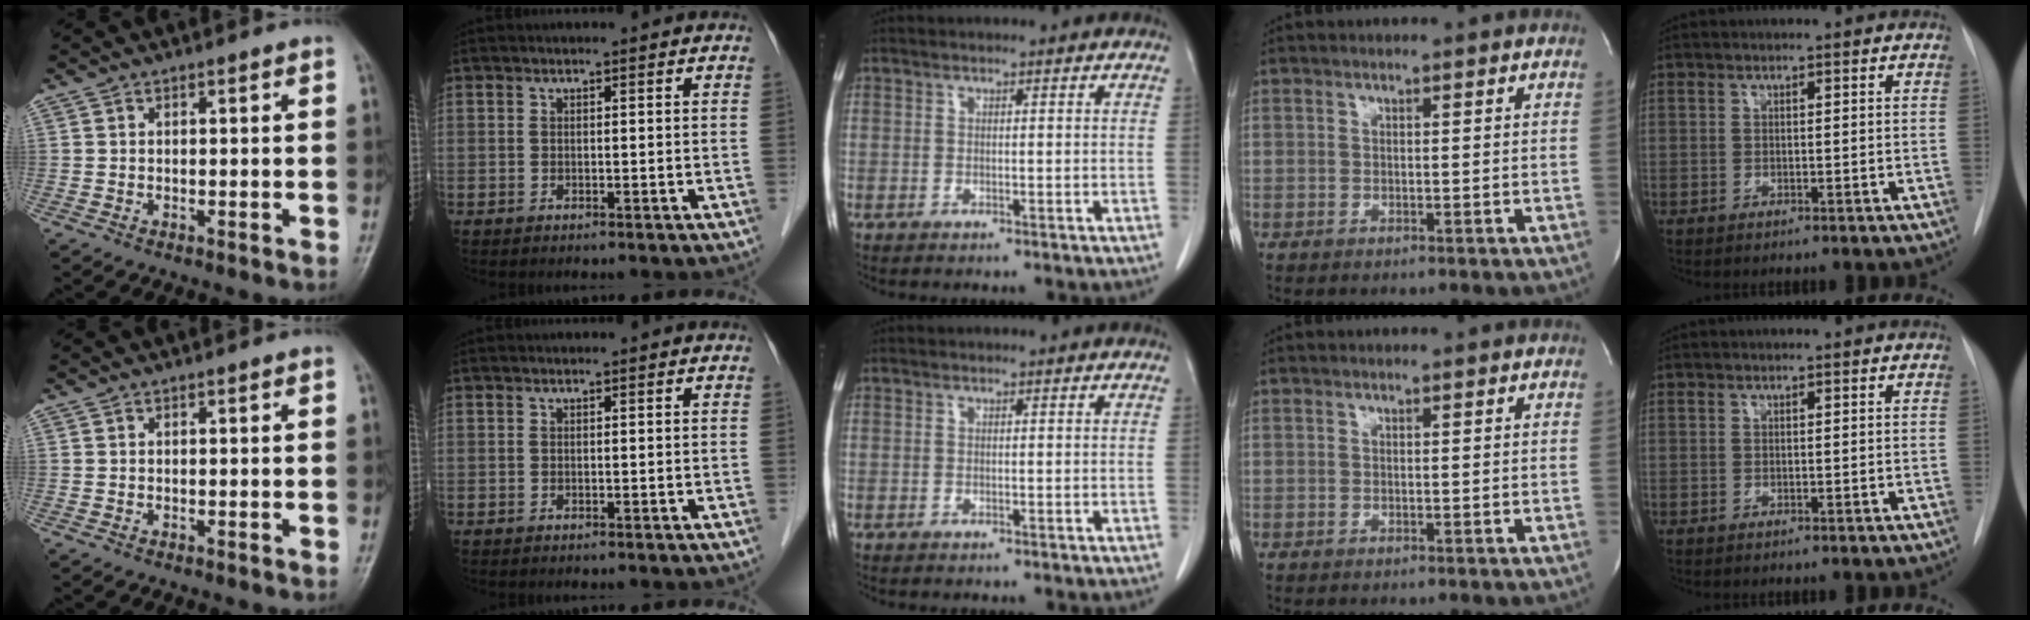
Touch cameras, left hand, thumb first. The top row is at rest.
{}